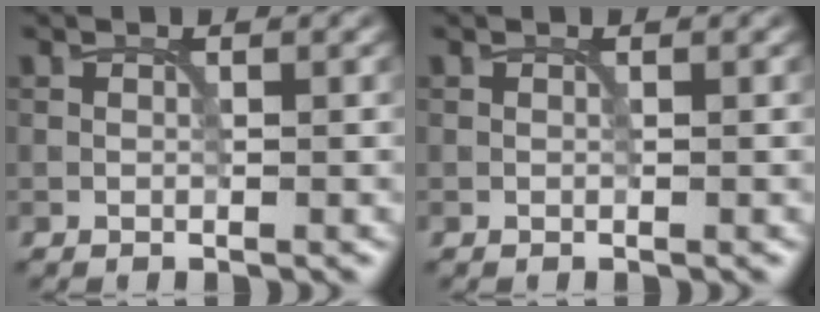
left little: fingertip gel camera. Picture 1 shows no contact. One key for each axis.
{"total": 0.0}